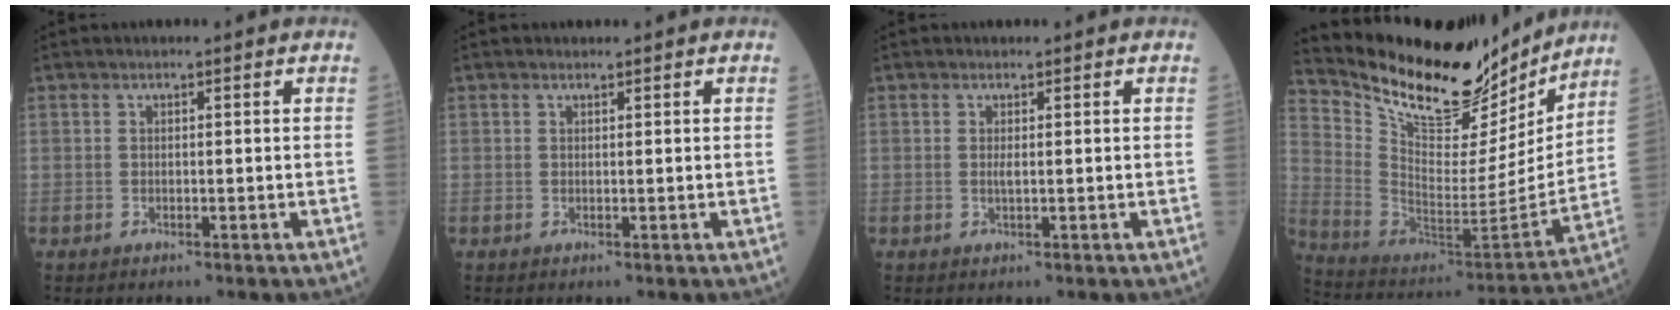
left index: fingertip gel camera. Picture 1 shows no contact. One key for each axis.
{"total": 0.0}
{"total": 0.6, "fx": -0.1, "fy": 0.1, "fz": 0.5, "tx": -0.017, "ty": -0.007, "tz": -0.001}
{"total": 23.1, "fx": 20.3, "fy": 6.1, "fz": 9.1, "tx": -0.168, "ty": -0.040, "tz": 0.326}